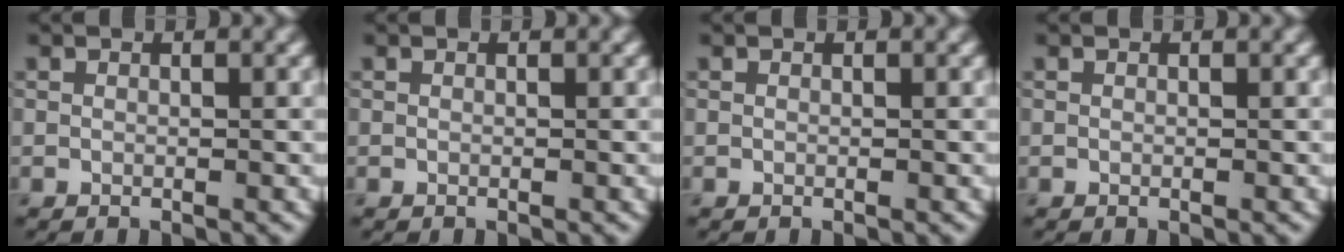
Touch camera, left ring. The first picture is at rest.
{"total": 0.0}
{"total": 0.0}
{"total": 0.0}